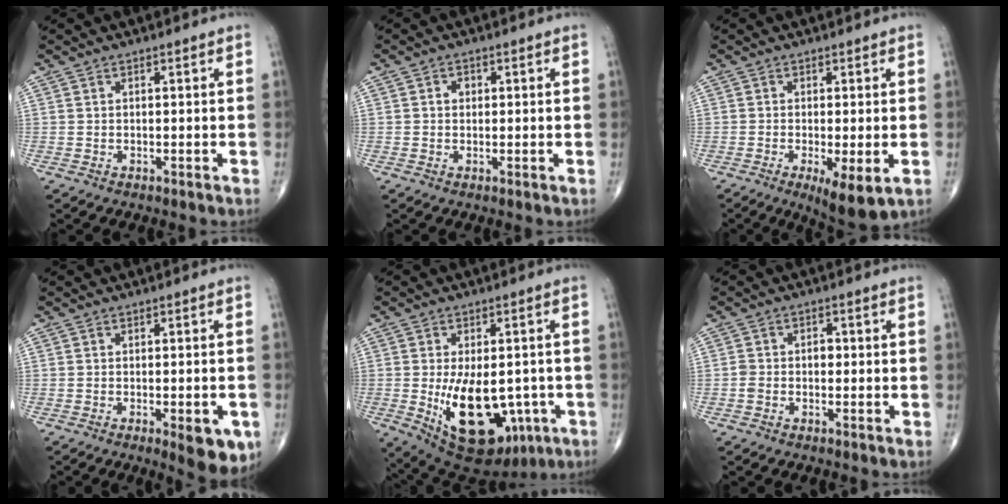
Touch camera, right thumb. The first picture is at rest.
{"total": 1.5, "force": [0.2, 1.3, 0.7], "torque": [-0.005, 0.002, 0.001]}
{"total": 7.5, "force": [-2.4, 2.1, 6.8], "torque": [-0.107, -0.020, -0.037]}
{"total": 7.4, "force": [-3.0, 2.4, 6.3], "torque": [-0.059, -0.001, -0.033]}
{"total": 18.2, "force": [-4.7, 10.4, 14.2], "torque": [-0.194, 0.000, -0.041]}
{"total": 2.7, "force": [-0.5, 2.0, 1.7], "torque": [-0.023, 0.017, -0.009]}